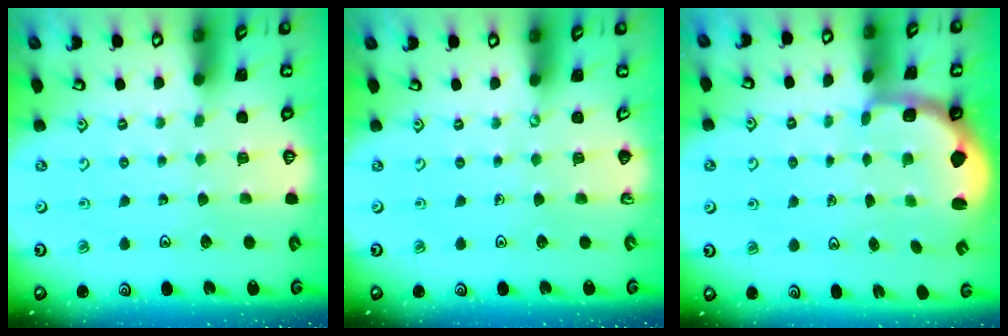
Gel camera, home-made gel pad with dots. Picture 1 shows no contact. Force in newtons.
{"total": 0.0}
{"total": 2.1, "press": 1.3, "slide": 1.6}